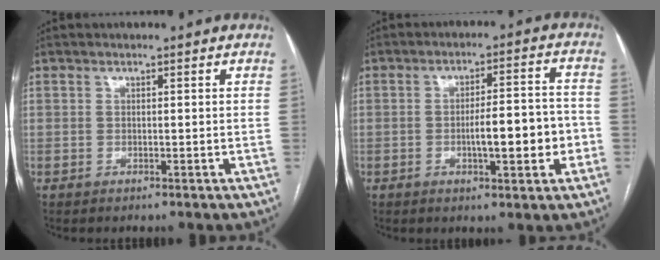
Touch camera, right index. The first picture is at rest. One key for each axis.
{"total": 8.8, "fx": -2.2, "fy": 1.9, "fz": 8.3, "tx": -0.126, "ty": 0.018, "tz": -0.029}